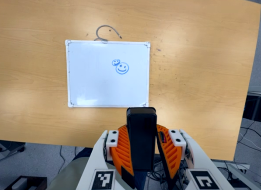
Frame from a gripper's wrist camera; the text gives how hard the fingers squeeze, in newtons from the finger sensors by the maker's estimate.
{"total": 9.2, "left": 7.7, "right": 10.6}